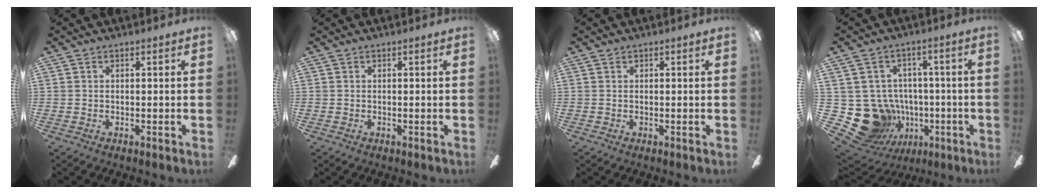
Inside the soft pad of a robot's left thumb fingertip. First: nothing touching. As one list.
[{"total": 0.0}, {"total": 0.0}, {"total": 14.9, "force": [-4.1, 13.1, 5.6], "torque": [-0.145, 0.013, -0.045]}]